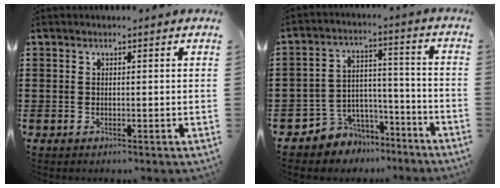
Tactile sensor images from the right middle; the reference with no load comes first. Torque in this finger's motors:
{"motor_torque": [1.10, -1.04, 0.09, 0.03]}